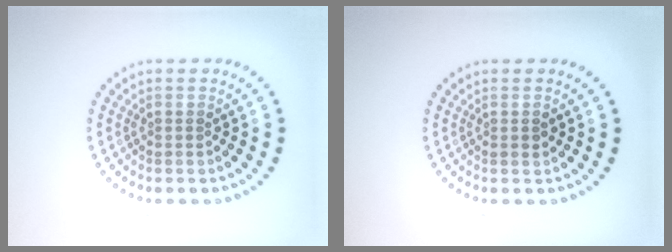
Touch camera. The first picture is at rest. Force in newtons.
{"total": 0.9, "press": 0.9, "slide": 0.2}